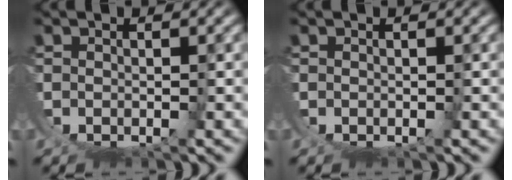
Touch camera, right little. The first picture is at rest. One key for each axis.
{"total": 0.0}